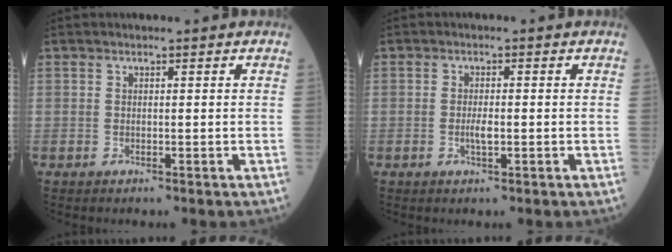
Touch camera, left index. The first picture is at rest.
{"total": 1.8, "force": [-0.6, 0.4, 1.7], "torque": [-0.034, -0.003, -0.010]}